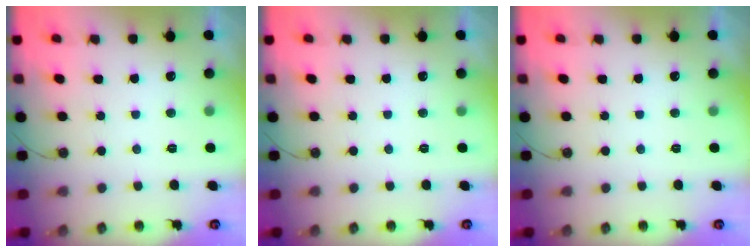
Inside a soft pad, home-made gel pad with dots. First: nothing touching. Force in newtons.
{"total": 0.0}
{"total": 0.0}